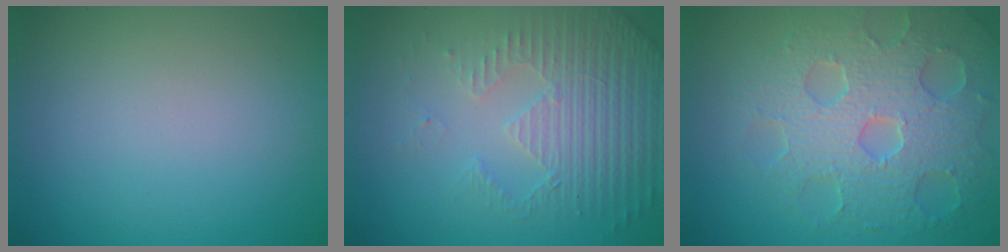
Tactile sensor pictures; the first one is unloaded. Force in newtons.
{"total": 5.1, "press": 3.5, "slide": 3.8}
{"total": 7.5, "press": 5.8, "slide": 4.8}